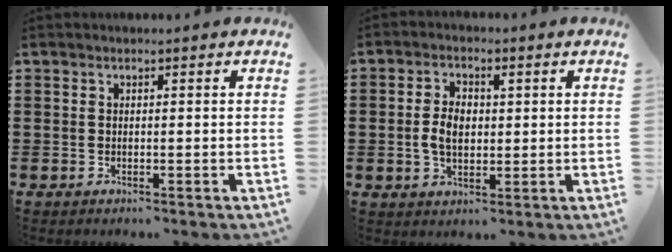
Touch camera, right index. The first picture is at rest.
{"total": 4.4, "force": [0.1, 2.7, 3.5], "torque": [-0.079, 0.008, -0.003]}